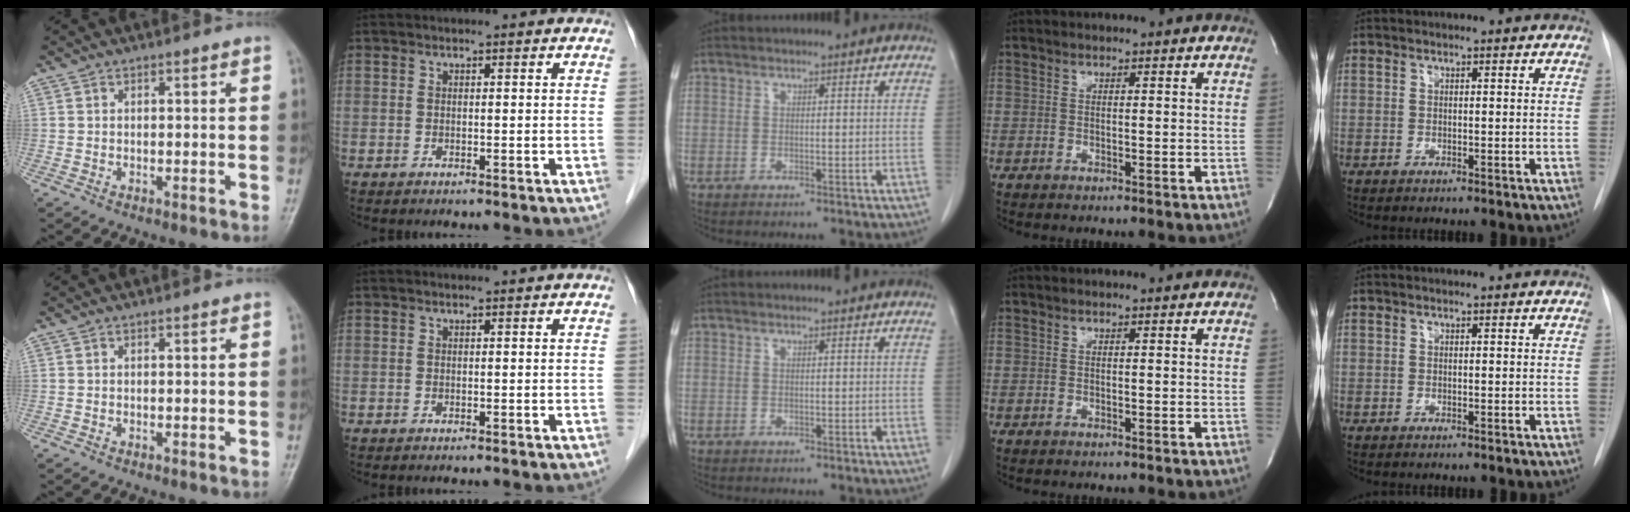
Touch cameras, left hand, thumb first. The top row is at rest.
{}